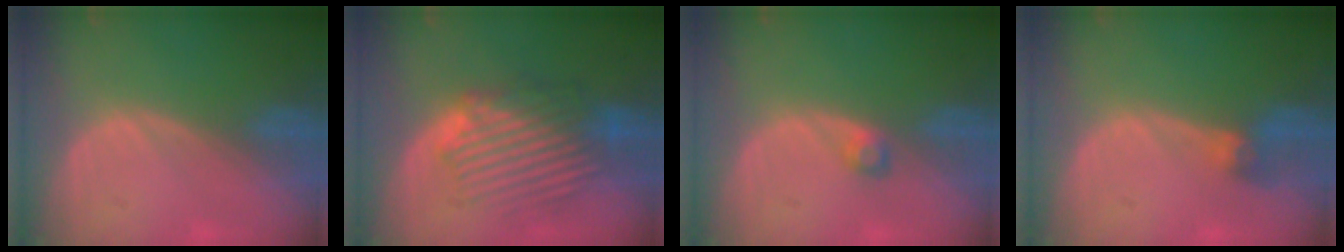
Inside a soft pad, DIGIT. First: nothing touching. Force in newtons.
{"total": 9.0, "press": 8.6, "slide": 2.7}
{"total": 1.6, "press": 1.6, "slide": 0.3}
{"total": 2.8, "press": 2.6, "slide": 1.0}